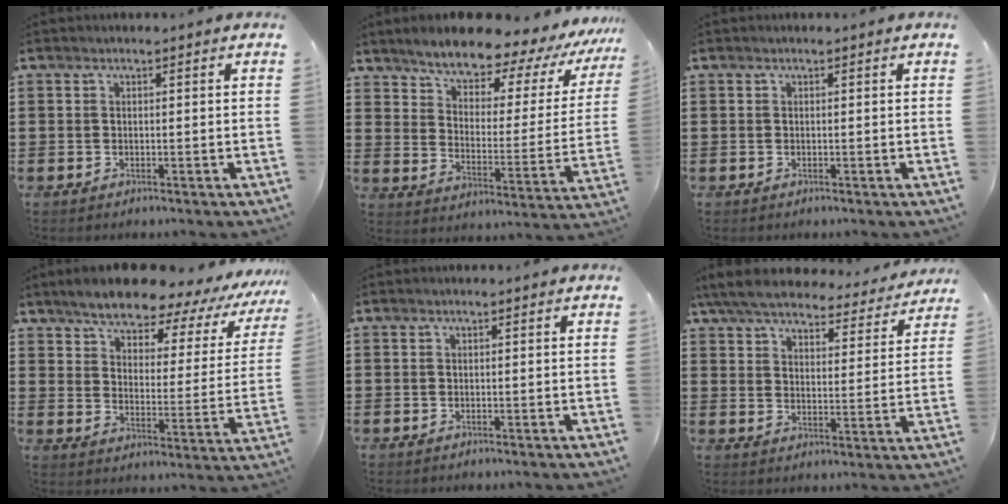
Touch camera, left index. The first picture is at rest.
{"total": 8.5, "force": [7.7, 2.2, 2.9], "torque": [-0.073, -0.061, 0.127]}
{"total": 0.0}
{"total": 7.8, "force": [7.0, 1.4, 3.0], "torque": [-0.077, -0.048, 0.116]}
{"total": 0.0}
{"total": 7.0, "force": [6.6, 0.9, 2.2], "torque": [-0.072, -0.037, 0.117]}